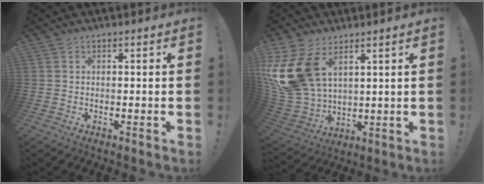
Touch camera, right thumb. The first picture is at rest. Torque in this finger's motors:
{"motor_torque": [2.24, 2.39, 1.01, 0.48, 0.20]}